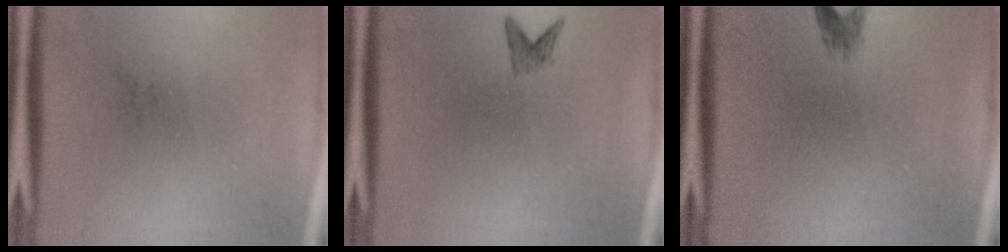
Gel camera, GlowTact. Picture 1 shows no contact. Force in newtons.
{"total": 1.1}
{"total": 1.4}